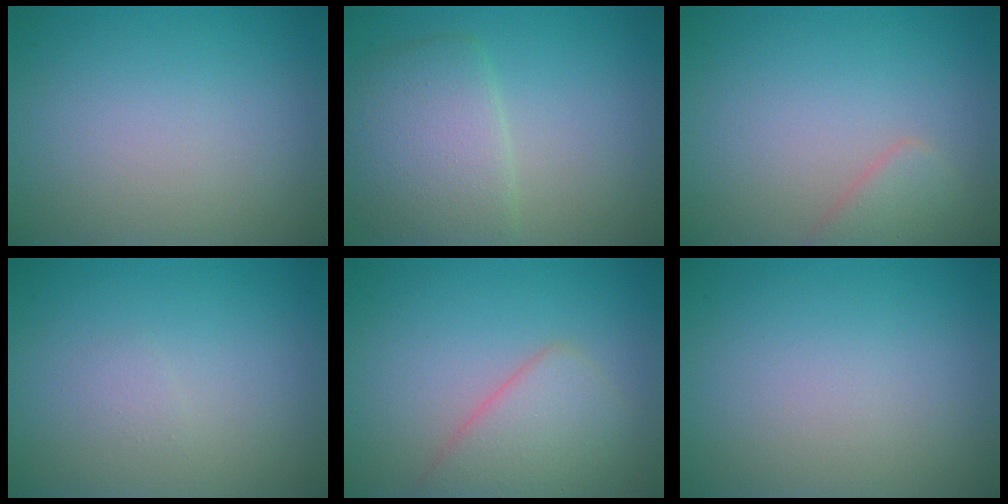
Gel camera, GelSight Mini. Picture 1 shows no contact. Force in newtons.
{"total": 5.1, "press": 5.1, "slide": 0.2}
{"total": 1.9, "press": 1.9, "slide": 0.2}
{"total": 0.6, "press": 0.6, "slide": 0.0}
{"total": 3.9, "press": 3.9, "slide": 0.2}
{"total": 0.0}